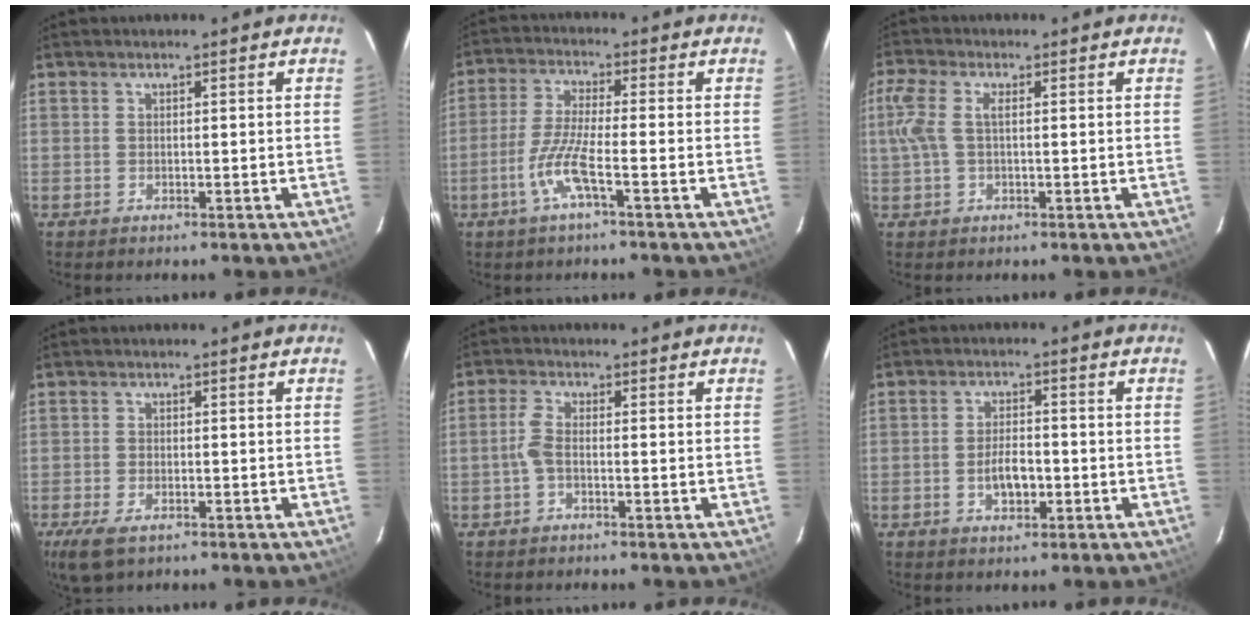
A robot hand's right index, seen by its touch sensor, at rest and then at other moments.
{"total": 6.6, "force": [-3.1, -0.1, 5.9], "torque": [-0.133, -0.003, -0.062]}
{"total": 5.1, "force": [0.3, 2.7, 4.3], "torque": [-0.100, 0.010, 0.005]}
{"total": 5.8, "force": [-3.5, 2.7, 3.8], "torque": [-0.091, -0.018, -0.064]}
{"total": 2.5, "force": [-0.9, 0.6, 2.2], "torque": [-0.056, 0.005, -0.020]}
{"total": 4.6, "force": [-1.5, 2.2, 3.8], "torque": [-0.074, 0.002, -0.021]}